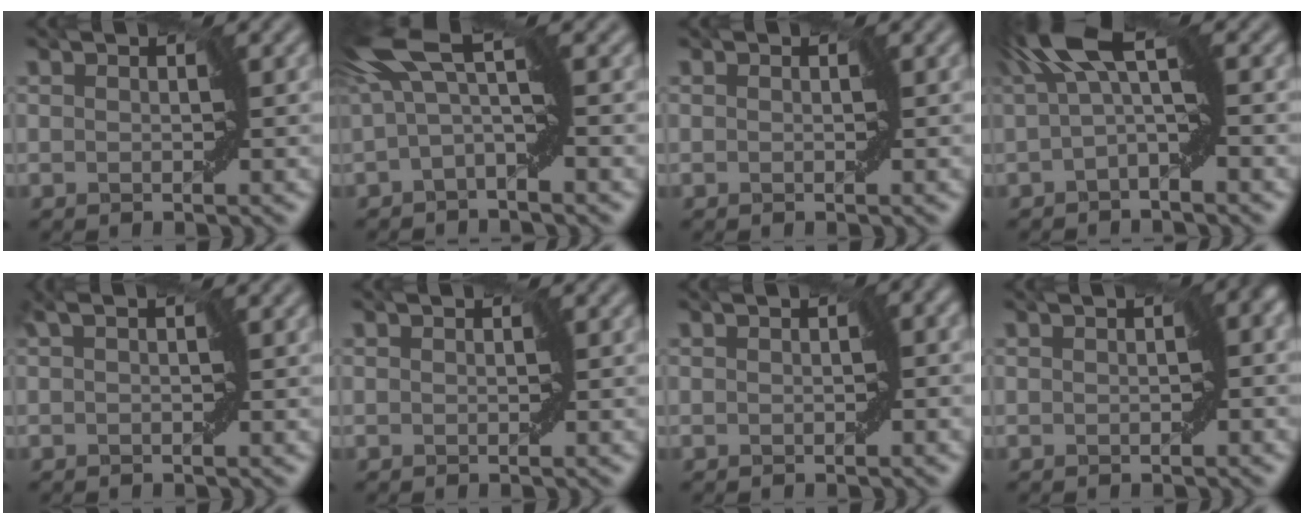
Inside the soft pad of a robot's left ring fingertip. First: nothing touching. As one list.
[{"total": 5.9, "force": [0.6, 1.3, 5.7], "torque": [-0.114, 0.023, -0.008]}, {"total": 0.0}, {"total": 6.2, "force": [1.0, 1.5, 5.9], "torque": [-0.110, 0.026, -0.002]}, {"total": 1.1, "force": [0.4, 0.2, 1.0], "torque": [-0.023, 0.002, 0.004]}, {"total": 0.0}, {"total": 1.9, "force": [-0.3, 0.9, 1.6], "torque": [-0.019, 0.000, -0.005]}, {"total": 3.6, "force": [-0.3, 1.9, 3.0], "torque": [-0.027, 0.006, -0.012]}]